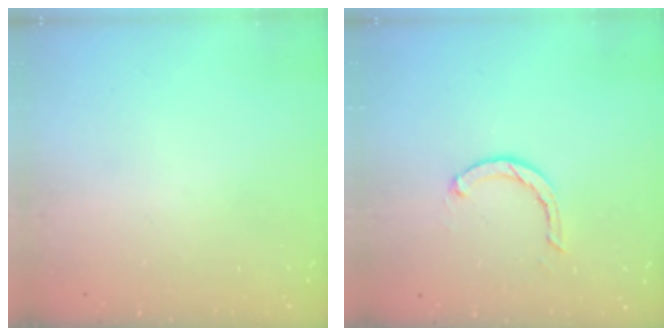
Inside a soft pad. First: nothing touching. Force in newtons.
{"total": 2.3, "press": 2.3, "slide": 0.3}